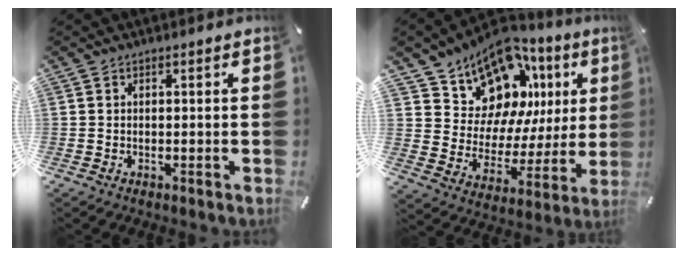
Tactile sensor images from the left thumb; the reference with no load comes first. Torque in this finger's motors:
{"motor_torque": [2.47, 2.54, 1.43, -1.34, 0.25]}